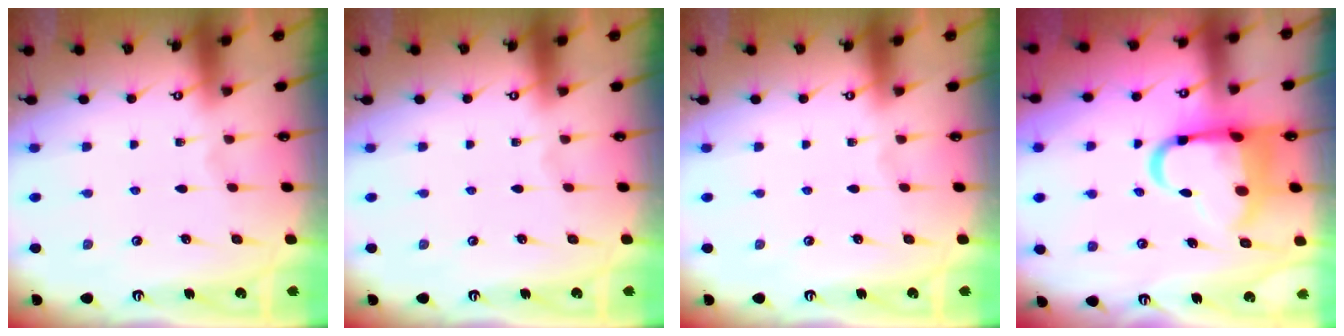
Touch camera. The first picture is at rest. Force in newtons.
{"total": 0.0}
{"total": 0.0}
{"total": 13.6, "press": 13.2, "slide": 2.9}